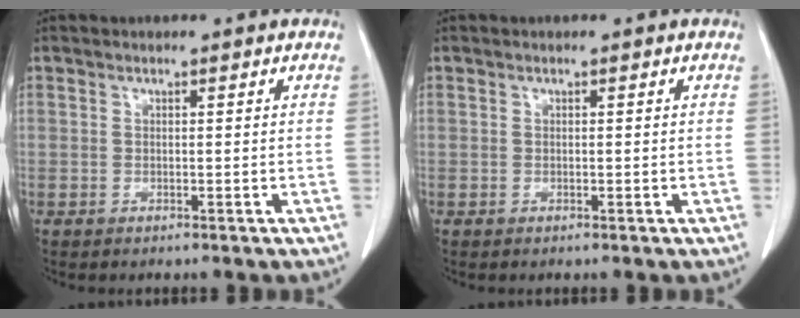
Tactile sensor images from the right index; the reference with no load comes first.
{"total": 0.0}